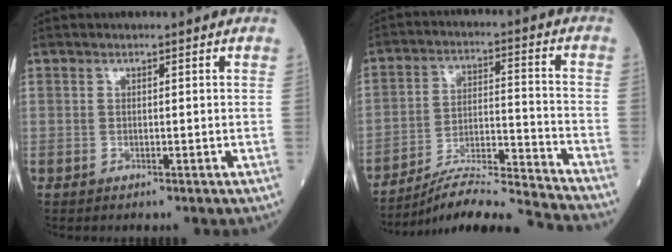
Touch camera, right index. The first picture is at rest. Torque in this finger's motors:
{"motor_torque": [-0.78, -0.97, 0.07, 0.00]}